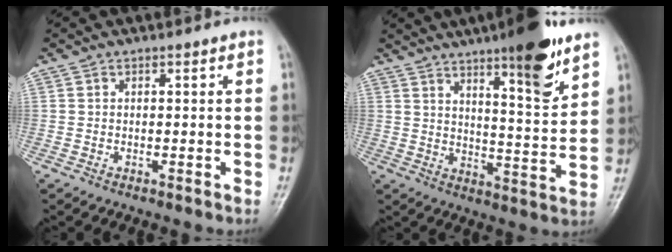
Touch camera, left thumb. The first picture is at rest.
{"total": 14.4, "force": [9.2, 2.7, 10.7], "torque": [-0.139, -0.058, 0.141]}